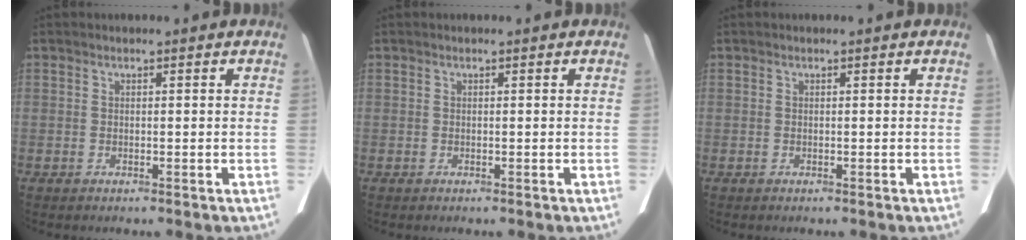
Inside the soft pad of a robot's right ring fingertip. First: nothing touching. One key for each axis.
{"total": 0.0}
{"total": 0.0}